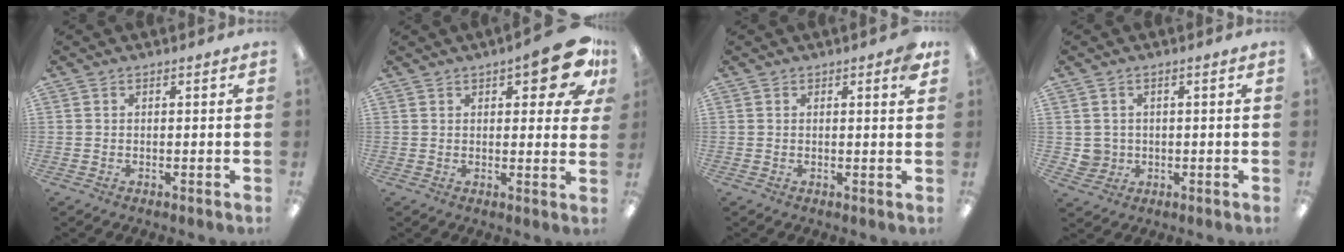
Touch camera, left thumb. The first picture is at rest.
{"total": 11.0, "force": [5.5, 3.5, 8.8], "torque": [-0.109, -0.021, 0.086]}
{"total": 2.3, "force": [1.5, 0.2, 1.7], "torque": [-0.022, -0.005, 0.022]}
{"total": 3.4, "force": [0.6, 3.3, 0.6], "torque": [-0.019, 0.005, 0.014]}